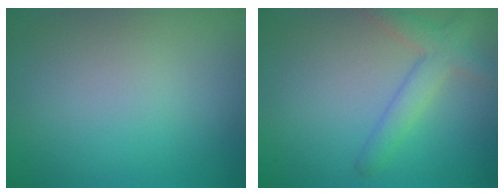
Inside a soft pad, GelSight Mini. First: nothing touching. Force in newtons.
{"total": 3.2, "press": 3.2, "slide": 0.2}